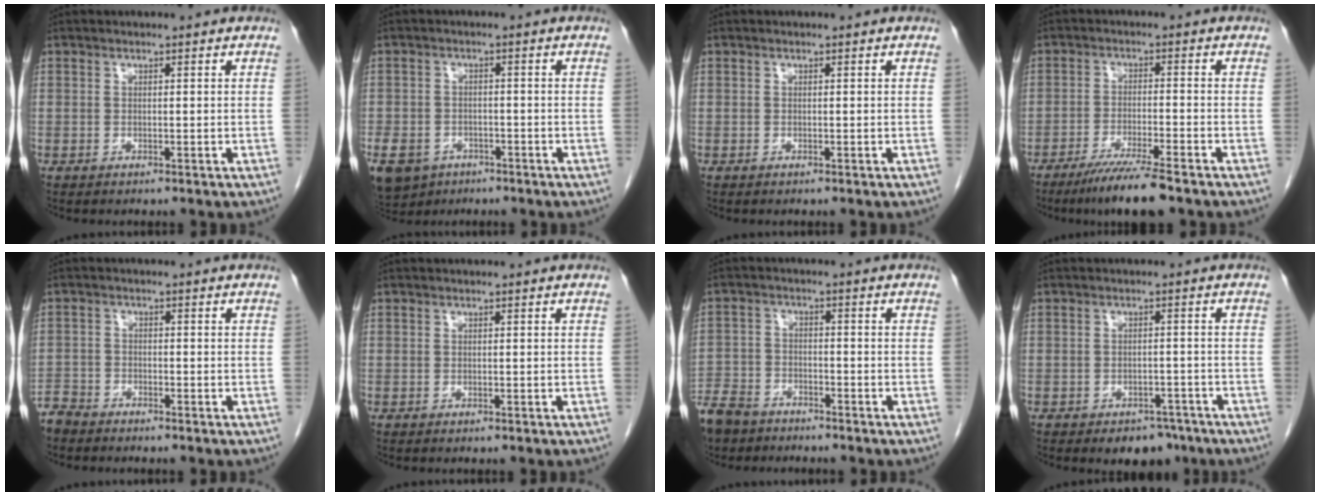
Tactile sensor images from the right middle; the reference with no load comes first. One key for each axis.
{"total": 13.2, "fx": -7.5, "fy": 9.5, "fz": 5.1, "tx": -0.146, "ty": -0.009, "tz": -0.109}
{"total": 0.0}
{"total": 7.8, "fx": -5.9, "fy": -0.2, "fz": 5.1, "tx": -0.089, "ty": -0.022, "tz": -0.104}
{"total": 3.3, "fx": -3.2, "fy": 1.0, "fz": 0.0, "tx": 0.002, "ty": -0.004, "tz": -0.064}
{"total": 0.0}
{"total": 10.5, "fx": -8.2, "fy": 5.4, "fz": 3.5, "tx": -0.090, "ty": -0.009, "tz": -0.145}
{"total": 5.0, "fx": -3.7, "fy": 2.8, "fz": 1.9, "tx": -0.018, "ty": 0.004, "tz": -0.047}